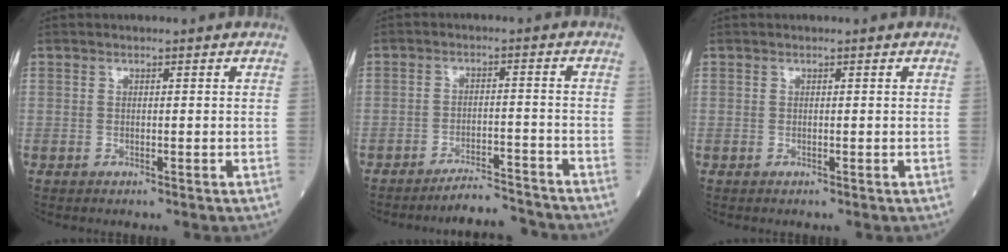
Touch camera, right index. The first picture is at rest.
{"total": 5.5, "force": [-5.5, 0.3, 0.4], "torque": [-0.002, 0.003, -0.087]}
{"total": 0.0}